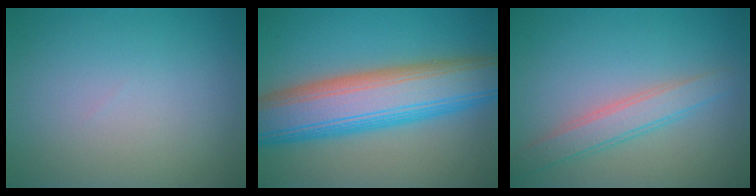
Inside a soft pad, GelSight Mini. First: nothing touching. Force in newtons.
{"total": 11.0, "press": 11.0, "slide": 0.6}
{"total": 2.9, "press": 2.9, "slide": 0.1}